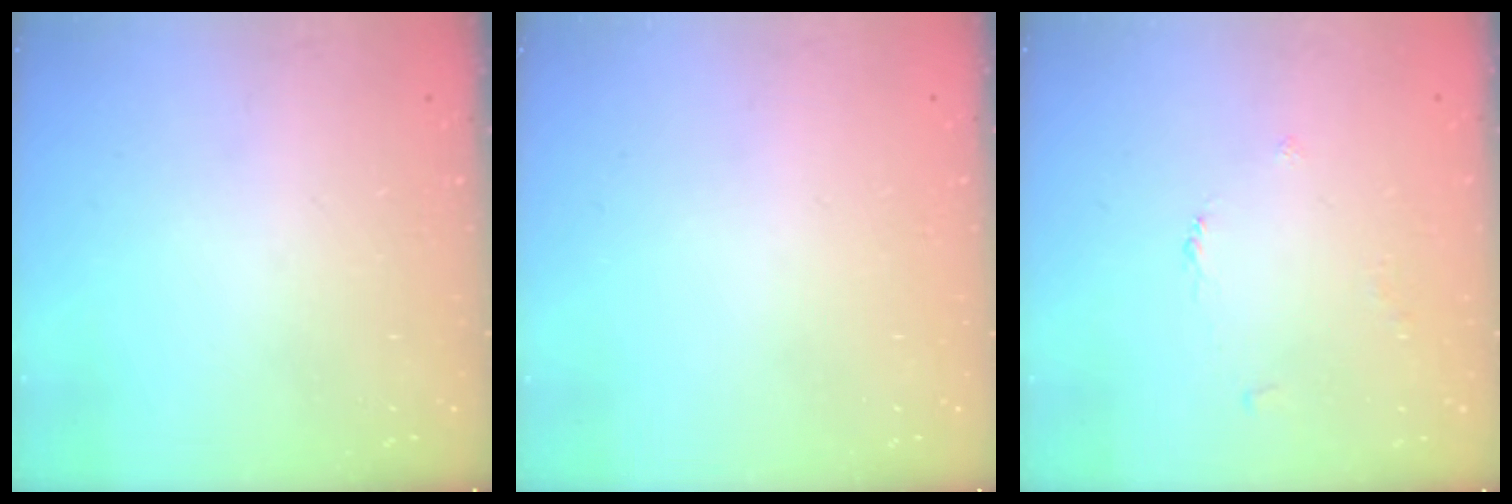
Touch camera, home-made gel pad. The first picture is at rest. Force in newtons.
{"total": 1.9, "press": 1.9, "slide": 0.1}
{"total": 2.5, "press": 2.5, "slide": 0.4}